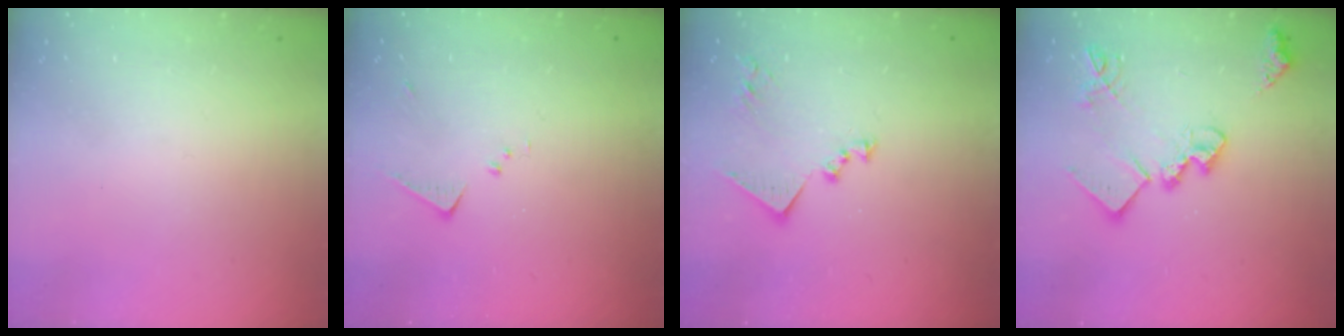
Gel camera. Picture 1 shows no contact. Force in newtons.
{"total": 6.6, "press": 6.6, "slide": 0.1}
{"total": 10.4, "press": 10.4, "slide": 0.3}
{"total": 17.8, "press": 17.7, "slide": 1.2}